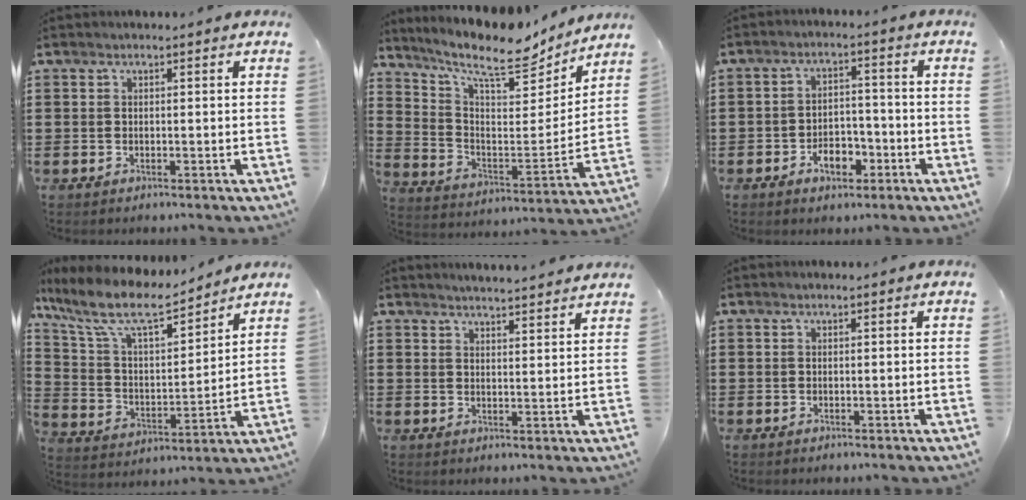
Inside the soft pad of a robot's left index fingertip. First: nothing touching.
{"total": 11.1, "force": [9.1, 2.8, 5.9], "torque": [-0.139, -0.064, 0.149]}
{"total": 5.1, "force": [-2.9, 2.9, 3.0], "torque": [-0.042, 0.006, -0.056]}
{"total": 9.8, "force": [7.8, 2.4, 5.5], "torque": [-0.140, -0.043, 0.132]}
{"total": 3.0, "force": [2.9, -0.5, 0.0], "torque": [-0.010, -0.013, 0.053]}
{"total": 0.0}